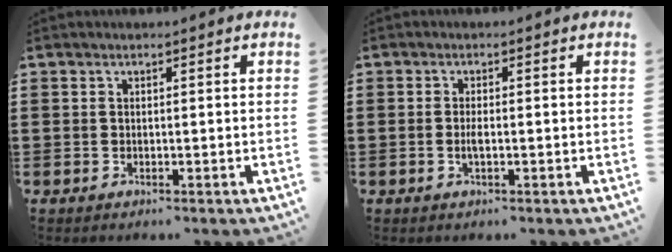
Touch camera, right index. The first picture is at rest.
{"total": 1.5, "force": [-0.3, 0.4, 1.4], "torque": [-0.034, -0.002, -0.009]}